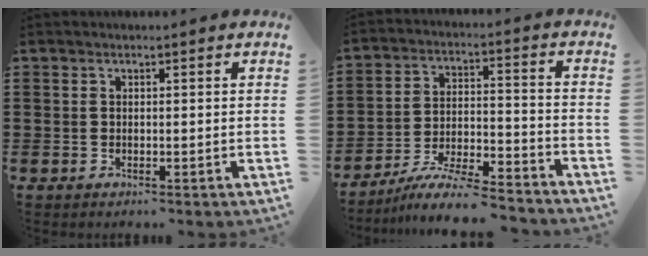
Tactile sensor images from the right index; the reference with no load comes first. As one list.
[{"total": 7.9, "force": [-7.3, 0.2, 3.2], "torque": [-0.060, 0.000, -0.144]}]